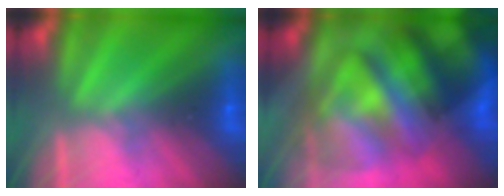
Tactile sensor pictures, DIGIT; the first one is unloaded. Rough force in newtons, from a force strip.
{"total": 9.4}